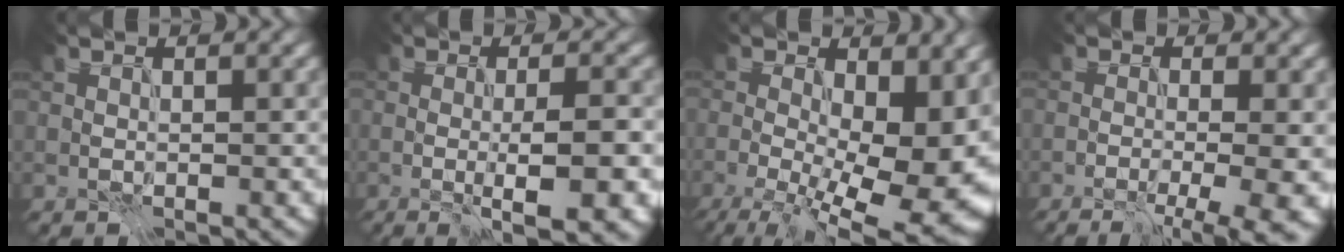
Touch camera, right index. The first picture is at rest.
{"total": 5.9, "force": [-1.9, 1.3, 5.4], "torque": [-0.067, -0.002, -0.027]}
{"total": 15.0, "force": [-1.3, 7.1, 13.2], "torque": [-0.165, -0.018, 0.007]}
{"total": 6.1, "force": [-1.4, 1.9, 5.6], "torque": [-0.036, -0.010, -0.016]}